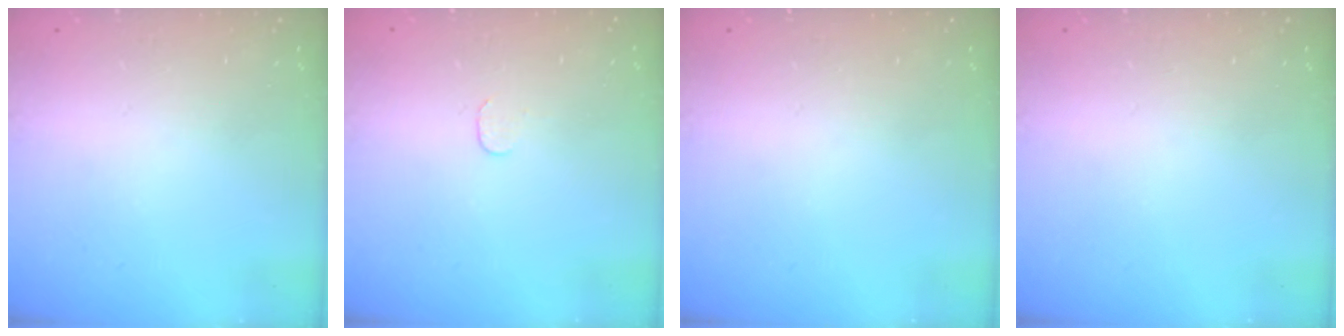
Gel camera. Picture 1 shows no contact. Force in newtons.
{"total": 3.5, "press": 3.5, "slide": 0.3}
{"total": 0.0}
{"total": 0.0}